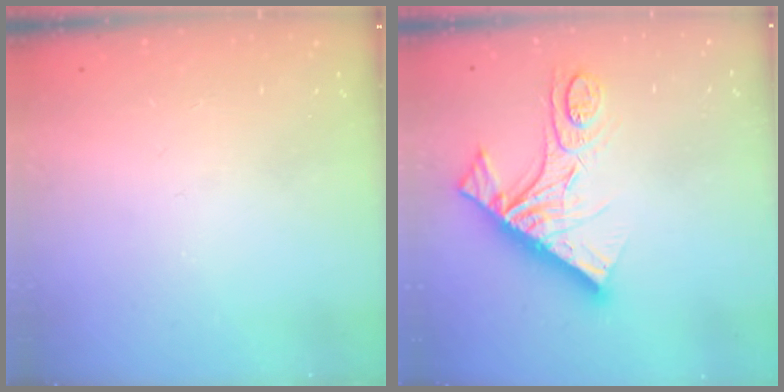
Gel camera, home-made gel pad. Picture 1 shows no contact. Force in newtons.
{"total": 17.9, "press": 17.8, "slide": 2.0}